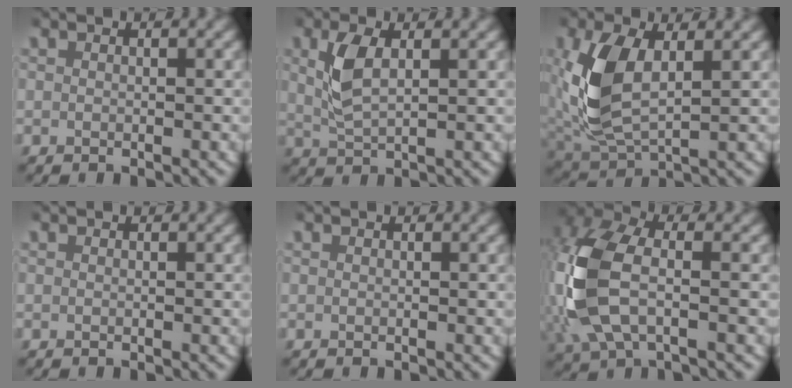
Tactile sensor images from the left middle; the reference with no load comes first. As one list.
[{"total": 3.2, "force": [1.0, 1.4, 2.8], "torque": [-0.067, -0.003, 0.023]}, {"total": 6.6, "force": [1.2, 3.8, 5.2], "torque": [-0.136, -0.004, 0.027]}, {"total": 0.0}, {"total": 0.0}, {"total": 8.4, "force": [-0.2, 5.1, 6.7], "torque": [-0.184, -0.014, 0.005]}]